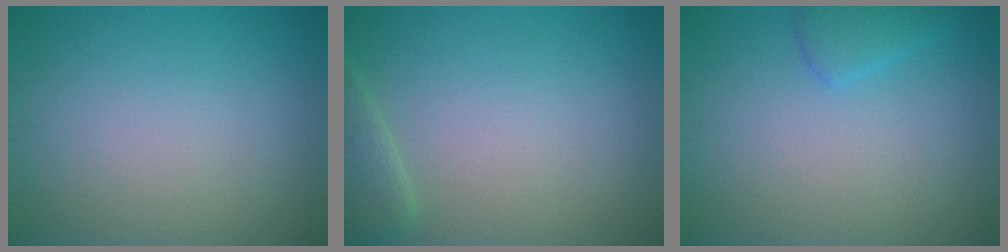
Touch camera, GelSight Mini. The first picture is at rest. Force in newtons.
{"total": 2.2, "press": 2.2, "slide": 0.3}
{"total": 1.7, "press": 1.7, "slide": 0.1}